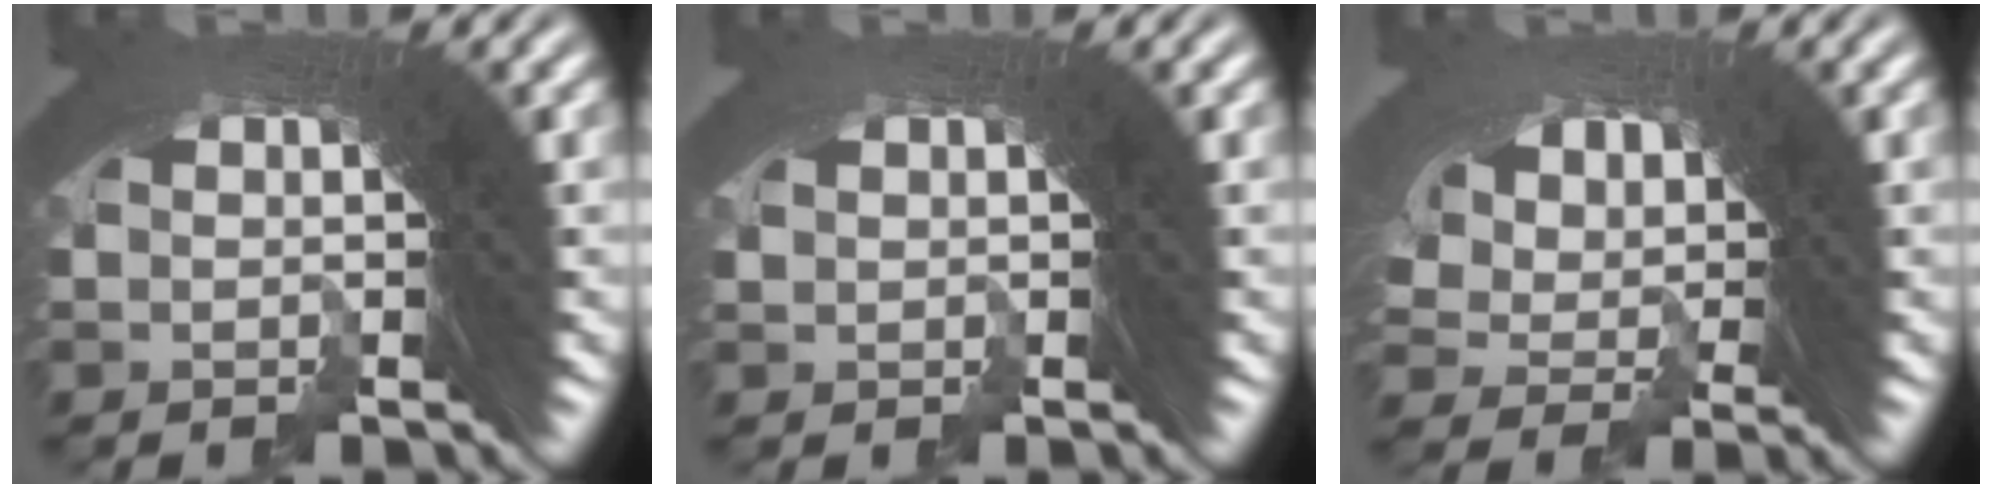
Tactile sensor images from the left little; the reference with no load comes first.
{"total": 0.5, "force": [-0.1, 0.4, -0.3], "torque": [-0.002, 0.000, 0.001]}
{"total": 6.0, "force": [-2.3, 4.9, 2.6], "torque": [-0.108, -0.037, -0.022]}